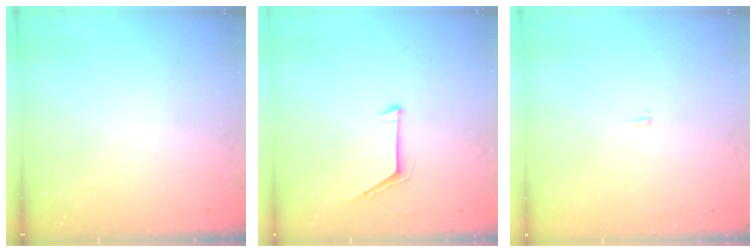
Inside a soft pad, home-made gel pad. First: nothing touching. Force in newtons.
{"total": 5.7, "press": 5.7, "slide": 0.5}
{"total": 2.3, "press": 2.3, "slide": 0.2}